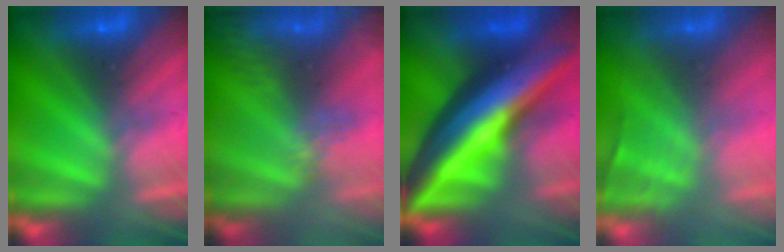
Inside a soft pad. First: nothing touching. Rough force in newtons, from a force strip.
{"total": 4.4}
{"total": 6.8}
{"total": 2.4}